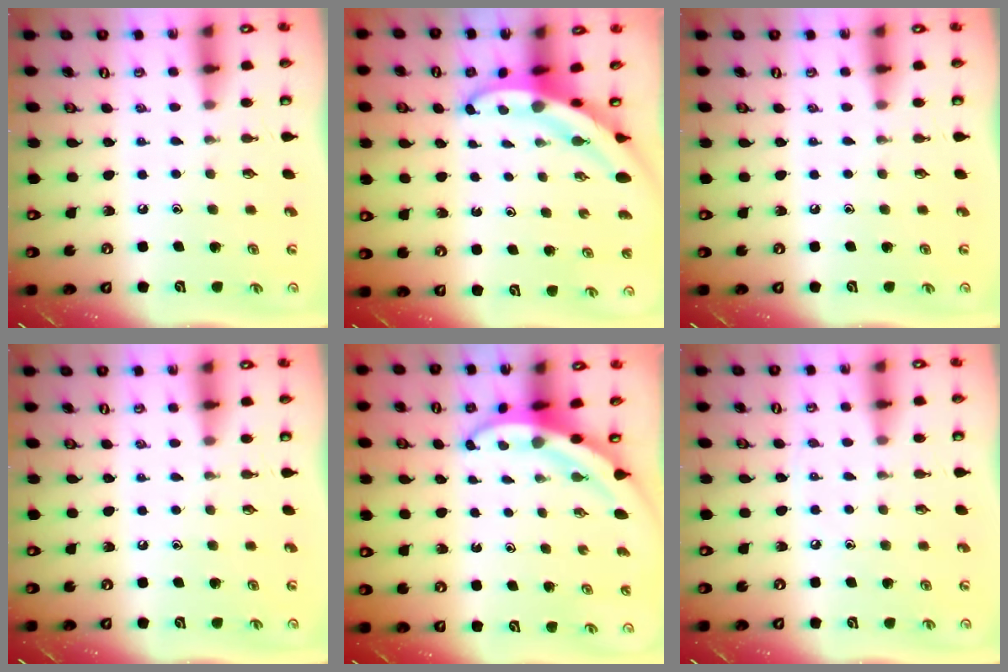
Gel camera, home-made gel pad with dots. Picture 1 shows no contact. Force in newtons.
{"total": 4.6, "press": 4.6, "slide": 0.4}
{"total": 0.0}
{"total": 0.0}
{"total": 4.0, "press": 3.9, "slide": 0.5}
{"total": 3.7, "press": 3.6, "slide": 0.6}